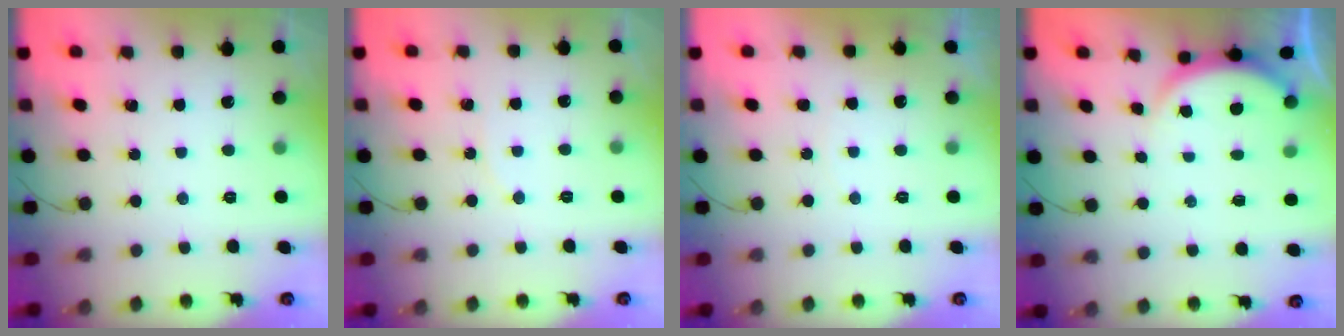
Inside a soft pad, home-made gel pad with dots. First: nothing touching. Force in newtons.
{"total": 3.6, "press": 3.6, "slide": 0.5}
{"total": 3.0, "press": 2.4, "slide": 1.9}
{"total": 3.2, "press": 3.2, "slide": 0.4}